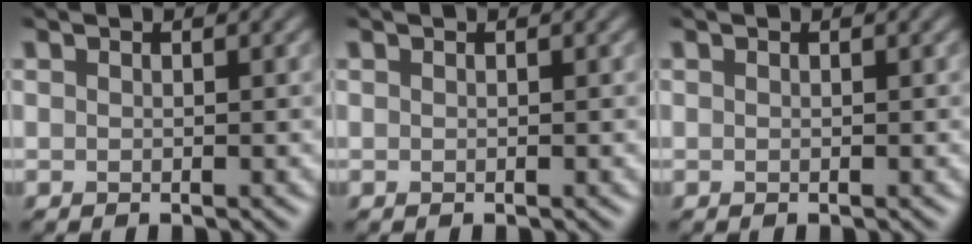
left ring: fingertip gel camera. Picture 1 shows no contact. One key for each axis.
{"total": 0.0}
{"total": 0.0}